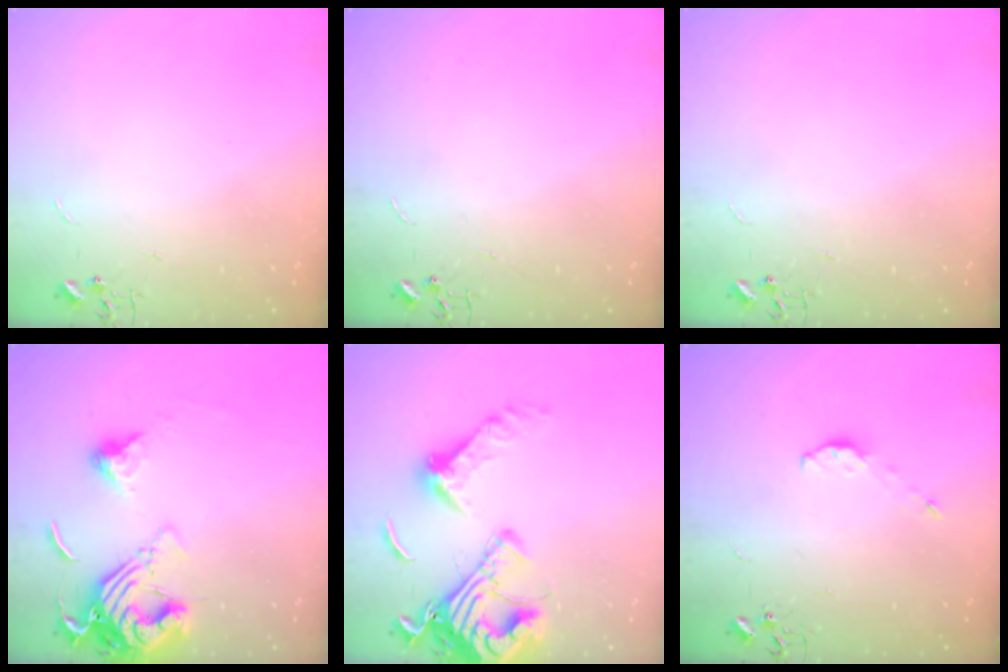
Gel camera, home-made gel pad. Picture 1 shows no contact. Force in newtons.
{"total": 0.0}
{"total": 0.0}
{"total": 14.8, "press": 14.7, "slide": 1.8}
{"total": 21.7, "press": 21.5, "slide": 2.5}
{"total": 5.4, "press": 5.4, "slide": 0.5}